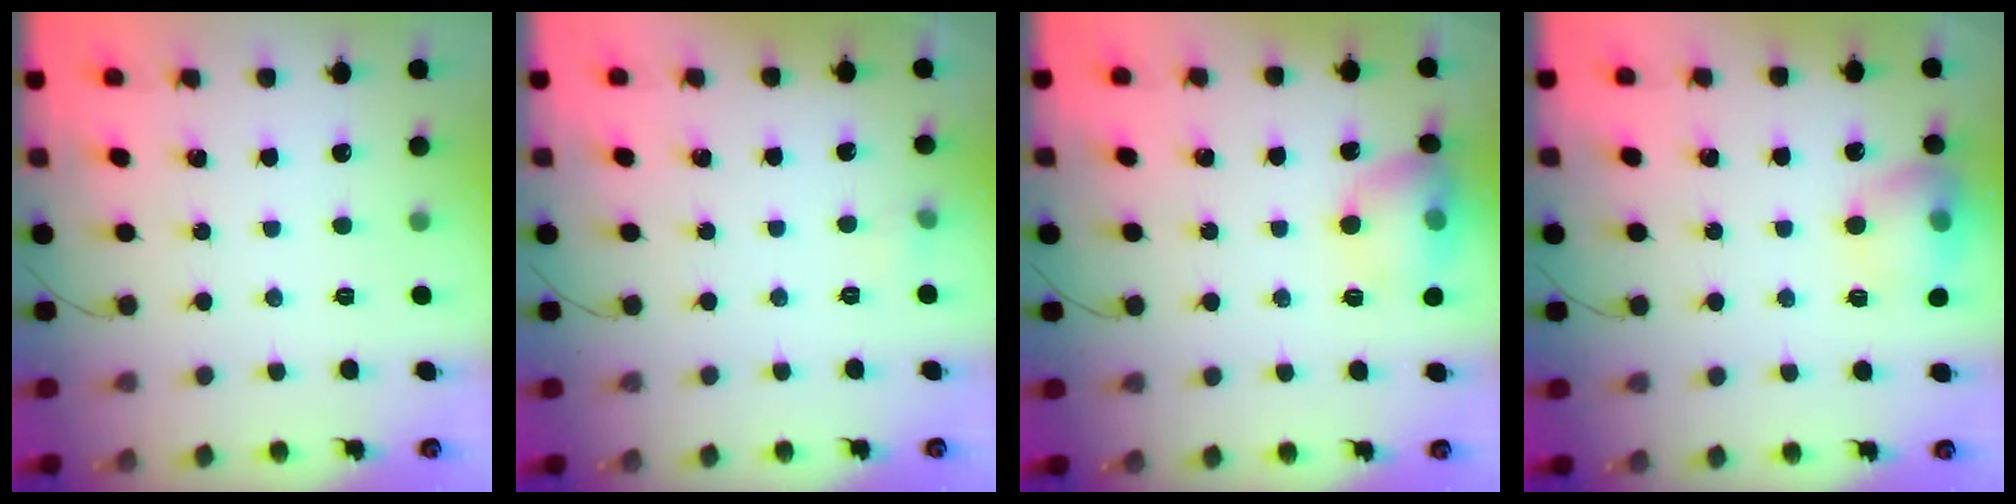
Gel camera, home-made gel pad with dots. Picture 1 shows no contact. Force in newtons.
{"total": 3.4, "press": 3.2, "slide": 1.0}
{"total": 12.2, "press": 12.0, "slide": 1.7}
{"total": 12.8, "press": 12.7, "slide": 1.7}